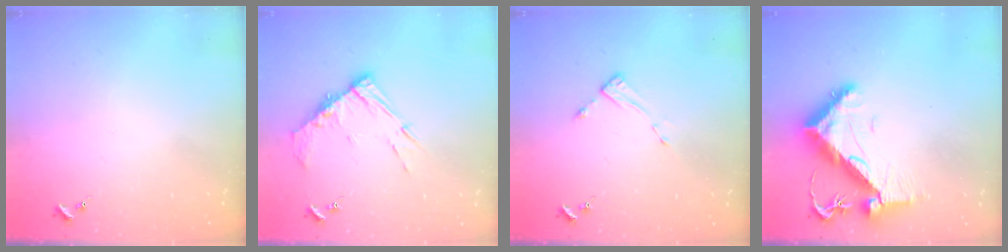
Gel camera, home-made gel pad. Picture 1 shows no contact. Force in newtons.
{"total": 11.1, "press": 11.0, "slide": 1.1}
{"total": 2.6, "press": 2.6, "slide": 0.3}
{"total": 10.8, "press": 10.8, "slide": 1.3}